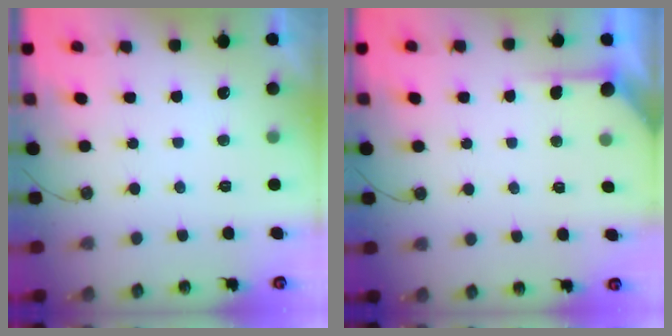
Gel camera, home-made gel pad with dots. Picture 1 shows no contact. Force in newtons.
{"total": 2.4, "press": 2.4, "slide": 0.3}